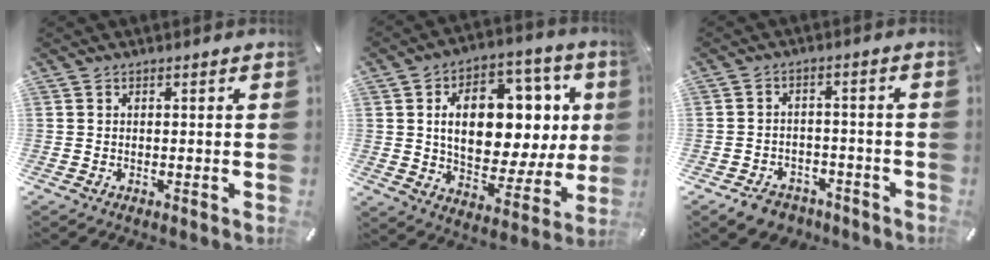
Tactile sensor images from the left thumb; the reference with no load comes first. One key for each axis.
{"total": 18.4, "fx": 4.4, "fy": 12.1, "fz": 13.2, "tx": -0.193, "ty": -0.021, "tz": 0.079}
{"total": 5.2, "fx": -3.8, "fy": 3.3, "fz": 1.2, "tx": -0.019, "ty": 0.026, "tz": -0.069}